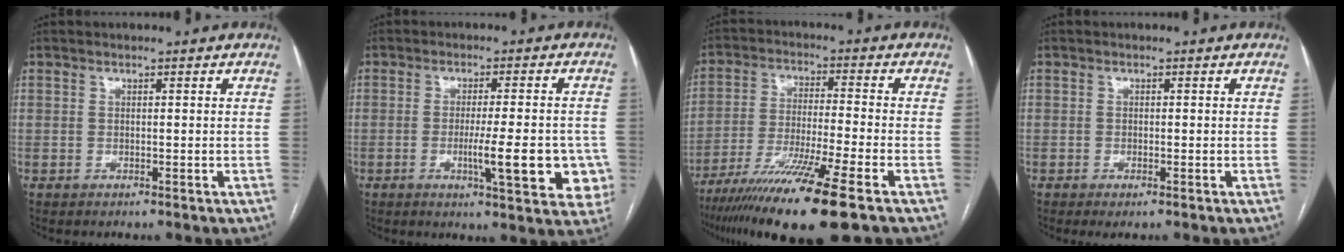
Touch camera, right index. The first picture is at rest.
{"total": 11.0, "force": [-2.9, 2.0, 10.4], "torque": [-0.129, -0.004, -0.034]}
{"total": 15.7, "force": [-10.6, -0.8, 11.5], "torque": [-0.208, -0.048, -0.183]}
{"total": 1.2, "force": [-0.8, 0.2, 0.9], "torque": [-0.016, -0.003, -0.009]}